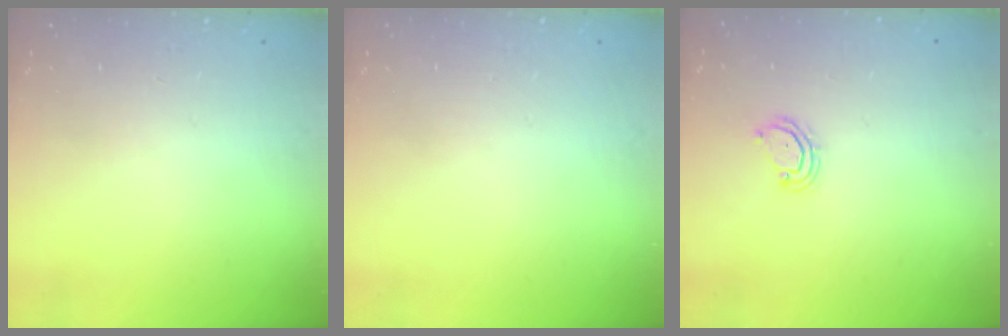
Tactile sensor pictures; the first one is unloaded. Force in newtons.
{"total": 0.0}
{"total": 3.9, "press": 3.9, "slide": 0.3}